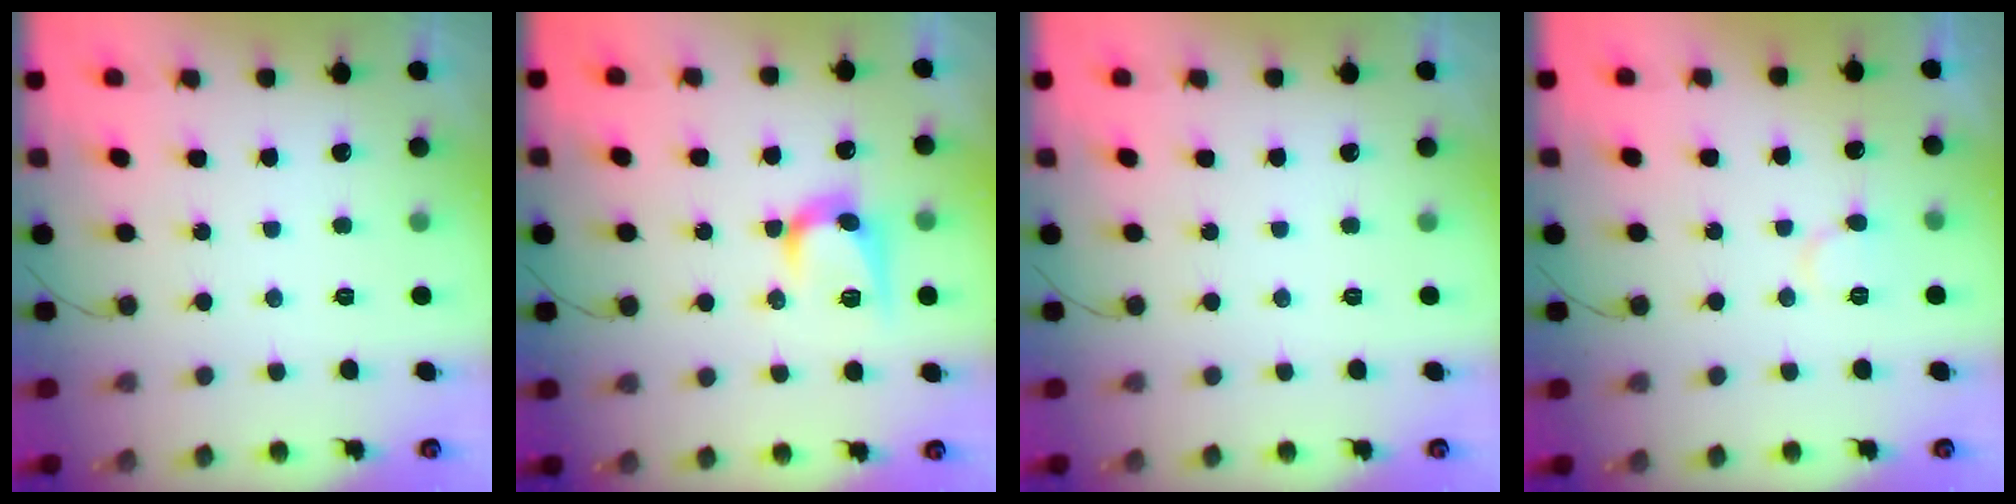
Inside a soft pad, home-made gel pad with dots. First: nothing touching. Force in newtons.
{"total": 10.2, "press": 10.2, "slide": 0.5}
{"total": 0.0}
{"total": 5.8, "press": 5.8, "slide": 0.5}